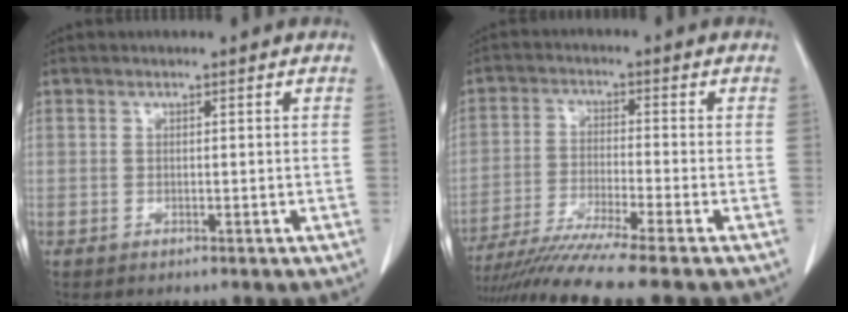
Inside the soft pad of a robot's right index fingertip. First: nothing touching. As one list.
[{"total": 10.9, "force": [-9.1, -2.0, 5.6], "torque": [-0.087, -0.033, -0.153]}]